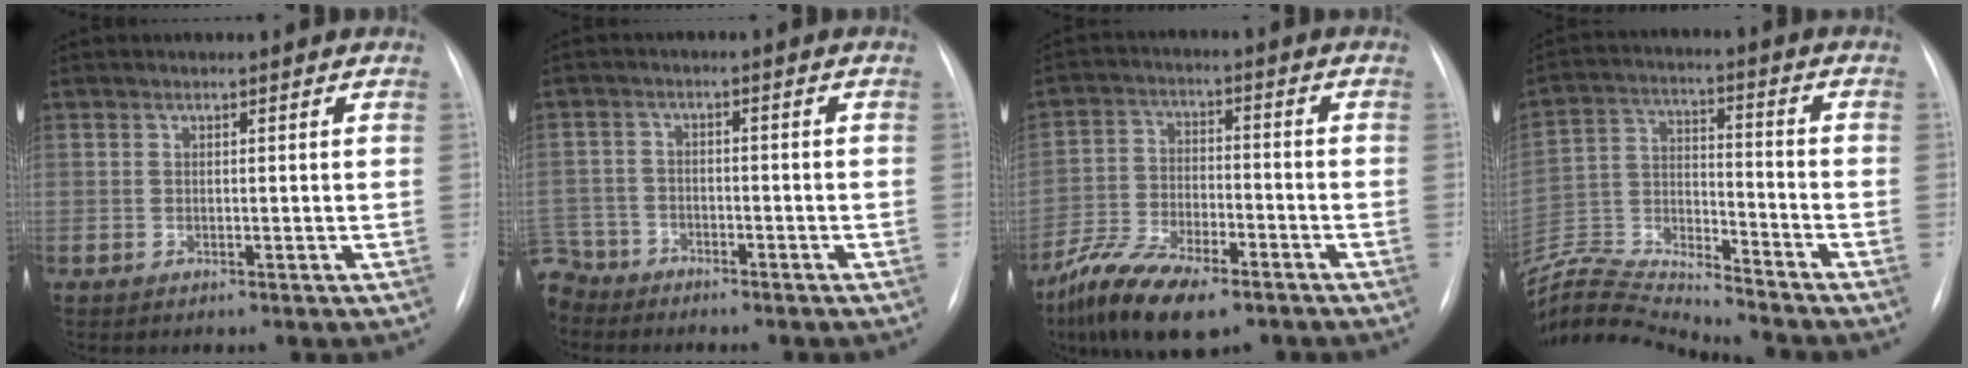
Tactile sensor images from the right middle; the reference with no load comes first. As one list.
[{"total": 7.3, "force": [-6.2, 3.8, 0.4], "torque": [-0.017, 0.002, -0.116]}, {"total": 13.0, "force": [-9.0, 4.5, 8.3], "torque": [-0.157, -0.016, -0.164]}, {"total": 16.5, "force": [-16.1, -0.6, 3.5], "torque": [-0.073, 0.017, -0.291]}]